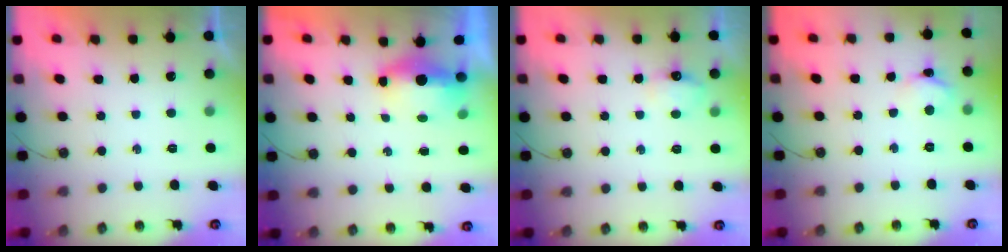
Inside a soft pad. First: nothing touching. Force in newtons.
{"total": 5.3, "press": 5.2, "slide": 1.2}
{"total": 7.2, "press": 7.2, "slide": 0.9}
{"total": 3.6, "press": 3.6, "slide": 0.2}